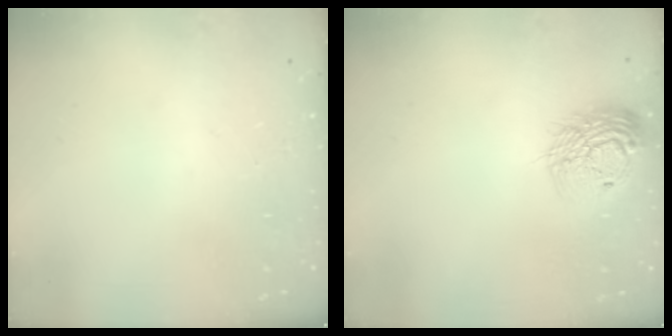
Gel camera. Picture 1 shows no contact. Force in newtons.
{"total": 16.4, "press": 16.3, "slide": 1.4}